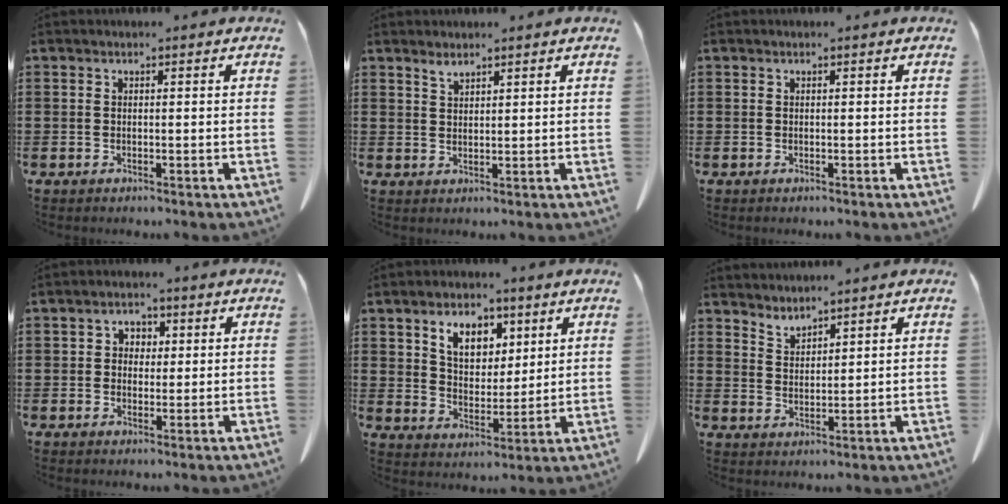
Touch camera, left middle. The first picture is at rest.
{"total": 1.7, "force": [1.5, 0.3, 0.6], "torque": [-0.017, -0.001, 0.030]}
{"total": 0.0}
{"total": 2.4, "force": [0.5, 2.2, 0.8], "torque": [-0.018, 0.007, 0.004]}
{"total": 7.2, "force": [4.3, 4.7, 3.3], "torque": [-0.064, 0.004, 0.076]}
{"total": 2.9, "force": [2.9, 0.0, -0.3], "torque": [-0.004, -0.013, 0.057]}